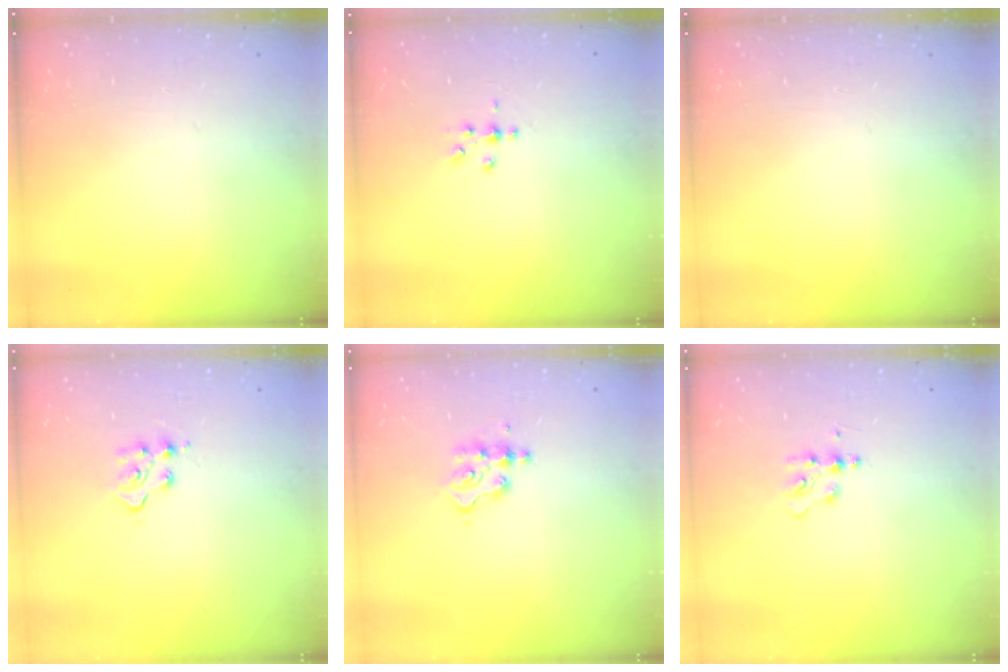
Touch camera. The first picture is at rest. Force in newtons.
{"total": 5.2, "press": 4.8, "slide": 2.1}
{"total": 0.0}
{"total": 5.8, "press": 5.8, "slide": 0.1}
{"total": 3.9, "press": 3.8, "slide": 0.6}
{"total": 6.7, "press": 6.7, "slide": 0.6}